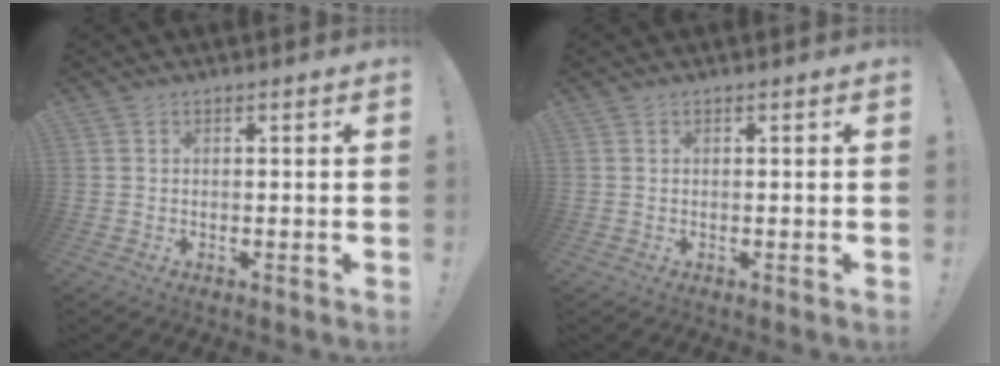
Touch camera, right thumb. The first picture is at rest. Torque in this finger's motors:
{"motor_torque": [-0.17, 0.17, -0.06, 0.04, 0.00]}